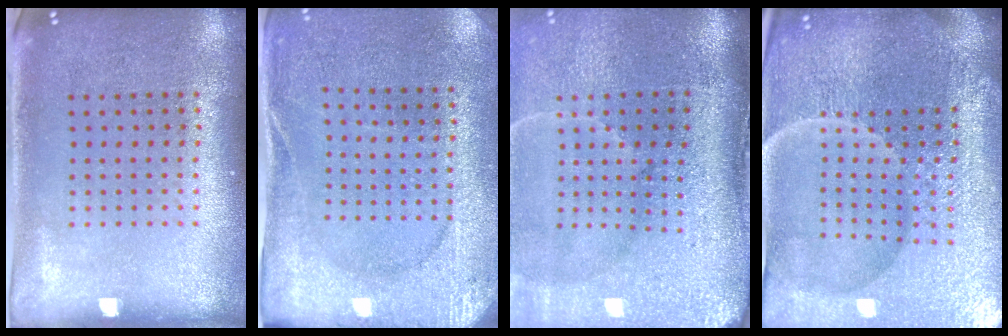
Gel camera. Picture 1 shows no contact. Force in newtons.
{"total": 2.6, "press": 2.6, "slide": 0.4}
{"total": 4.8, "press": 4.0, "slide": 2.7}
{"total": 6.6, "press": 5.8, "slide": 3.0}